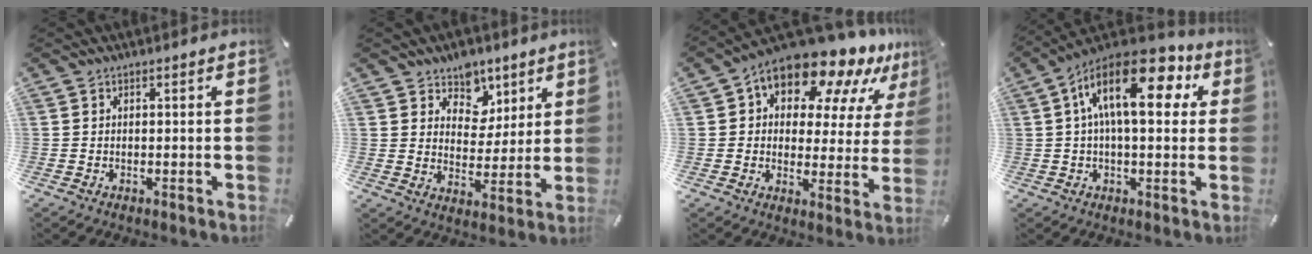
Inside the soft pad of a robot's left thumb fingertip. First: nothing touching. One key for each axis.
{"total": 8.4, "fx": 5.0, "fy": 6.7, "fz": 0.8, "tx": -0.018, "ty": -0.044, "tz": 0.094}
{"total": 15.1, "fx": 11.4, "fy": 6.6, "fz": 7.4, "tx": -0.122, "ty": -0.091, "tz": 0.192}
{"total": 17.8, "fx": 5.8, "fy": 8.5, "fz": 14.5, "tx": -0.257, "ty": -0.031, "tz": 0.089}